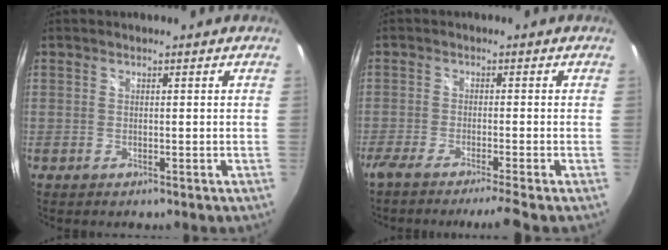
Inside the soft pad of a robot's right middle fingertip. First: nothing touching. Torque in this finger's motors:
{"motor_torque": [0.16, -0.15, 0.11, 0.05]}